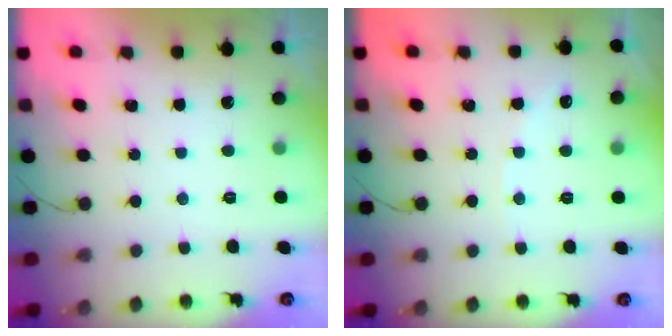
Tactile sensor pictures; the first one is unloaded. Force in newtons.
{"total": 3.7, "press": 3.7, "slide": 0.6}